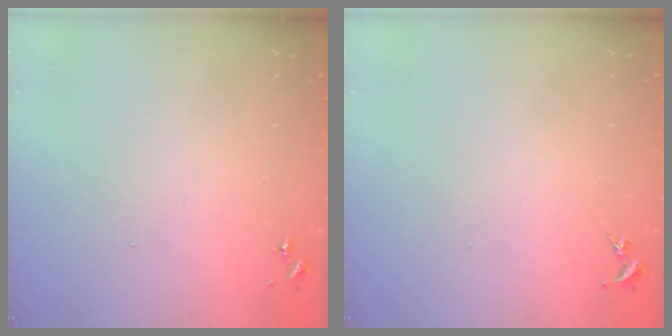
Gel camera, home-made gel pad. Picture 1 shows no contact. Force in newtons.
{"total": 0.0}